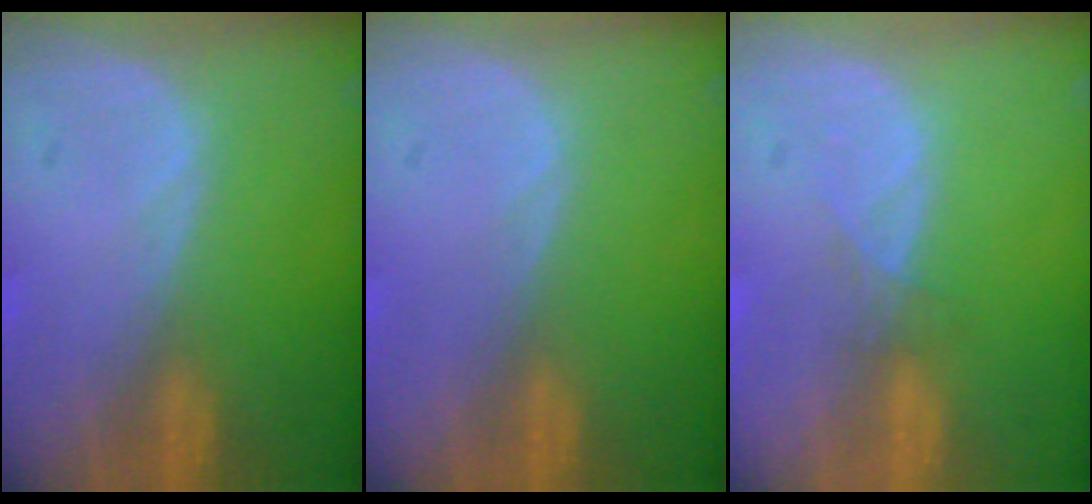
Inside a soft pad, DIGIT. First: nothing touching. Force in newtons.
{"total": 0.0}
{"total": 1.1, "press": 1.1, "slide": 0.2}